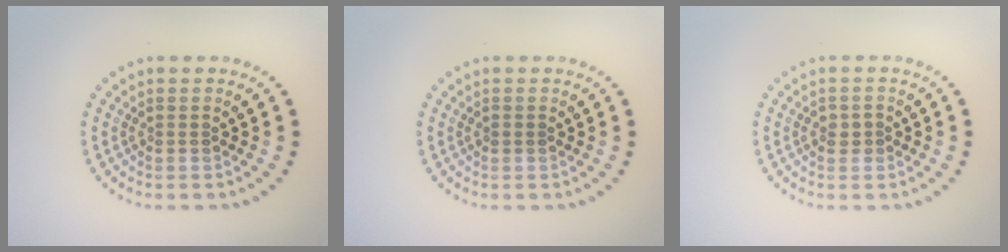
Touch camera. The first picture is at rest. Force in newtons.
{"total": 0.5, "press": 0.5, "slide": 0.0}
{"total": 1.4, "press": 1.3, "slide": 0.2}